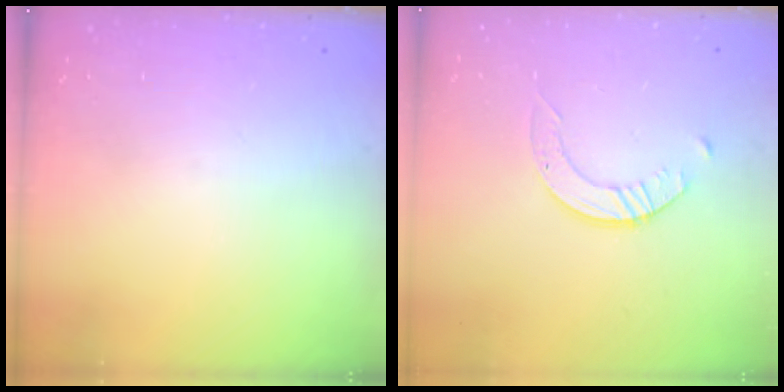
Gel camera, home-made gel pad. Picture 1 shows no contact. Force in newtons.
{"total": 2.5, "press": 2.5, "slide": 0.3}